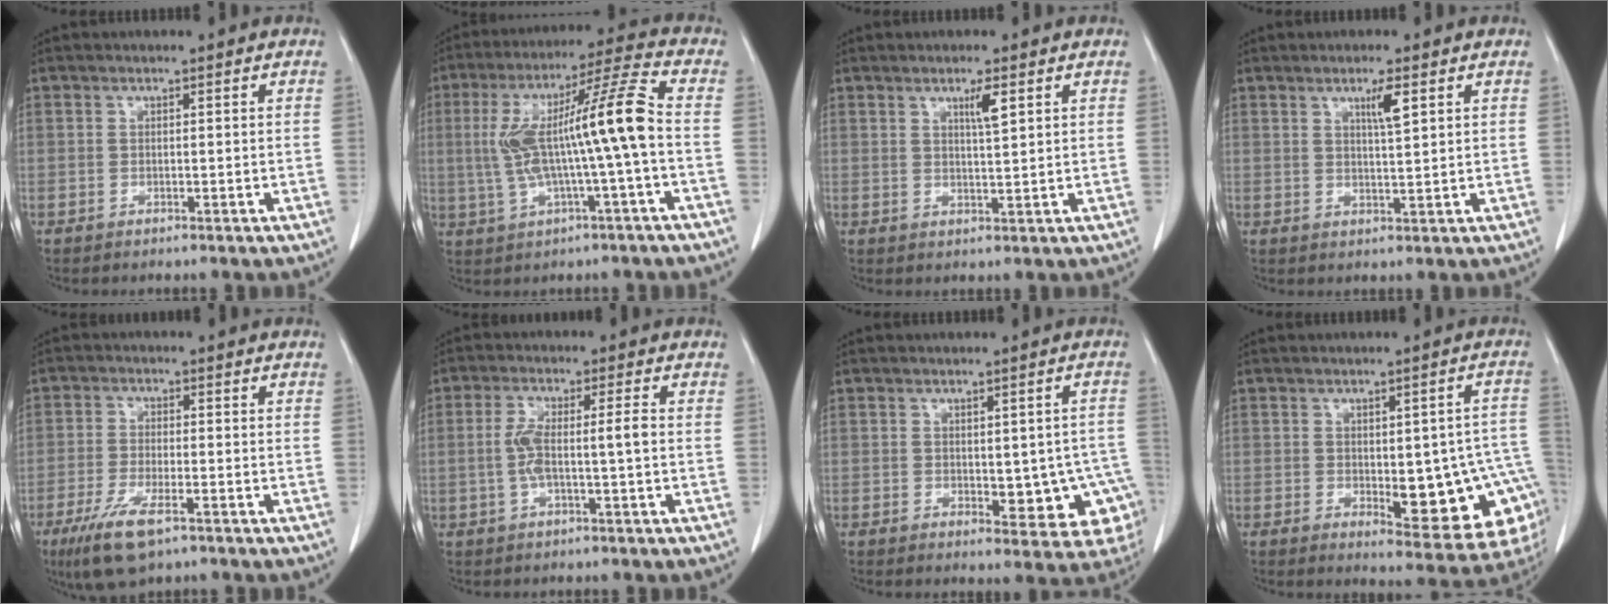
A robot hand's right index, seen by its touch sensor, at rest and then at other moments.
{"total": 14.1, "force": [-0.4, 0.0, 14.1], "torque": [-0.259, 0.026, -0.010]}
{"total": 2.9, "force": [1.5, 0.0, 2.5], "torque": [-0.046, -0.004, 0.027]}
{"total": 3.3, "force": [1.7, 0.0, 2.9], "torque": [-0.052, -0.004, 0.029]}
{"total": 7.9, "force": [-4.7, 1.9, 6.1], "torque": [-0.123, -0.019, -0.079]}
{"total": 5.3, "force": [-0.6, 0.5, 5.2], "torque": [-0.113, 0.015, -0.009]}
{"total": 10.0, "force": [-2.1, 4.6, 8.6], "torque": [-0.081, 0.011, -0.016]}
{"total": 15.4, "force": [-2.9, 5.2, 14.2], "torque": [-0.114, 0.018, -0.014]}